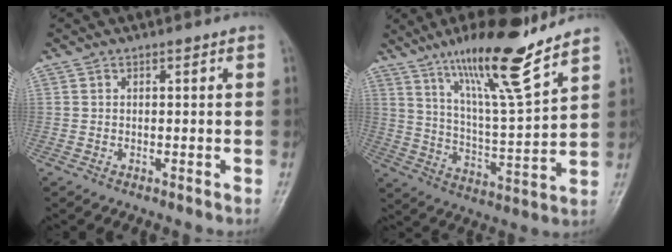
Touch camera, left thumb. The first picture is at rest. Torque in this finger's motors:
{"motor_torque": [0.73, 0.48, 1.36, -1.41, 0.10]}